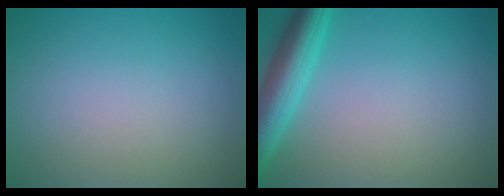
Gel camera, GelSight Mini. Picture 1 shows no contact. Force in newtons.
{"total": 5.1, "press": 5.1, "slide": 0.3}